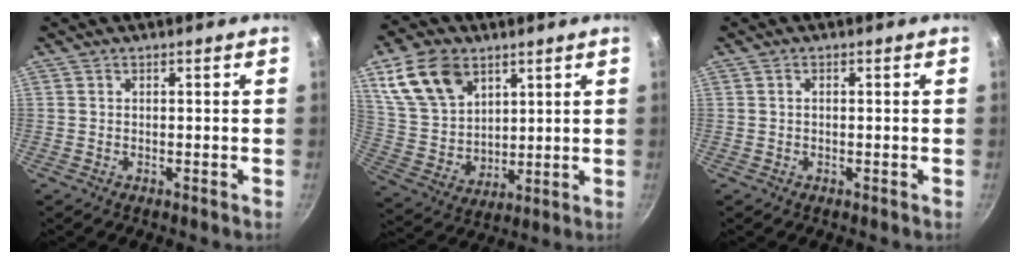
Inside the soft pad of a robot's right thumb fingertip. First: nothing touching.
{"total": 16.5, "force": [7.9, 11.4, 8.9], "torque": [-0.143, -0.027, 0.165]}
{"total": 0.6, "force": [0.1, 0.4, 0.5], "torque": [-0.012, 0.005, 0.001]}